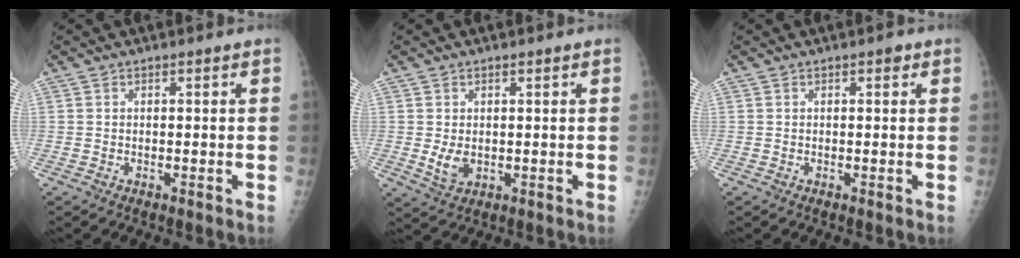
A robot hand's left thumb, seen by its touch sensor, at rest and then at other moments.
{"total": 3.6, "force": [0.0, 2.6, 2.6], "torque": [-0.040, -0.009, 0.008]}
{"total": 0.9, "force": [0.4, 0.5, 0.6], "torque": [-0.003, 0.001, 0.003]}